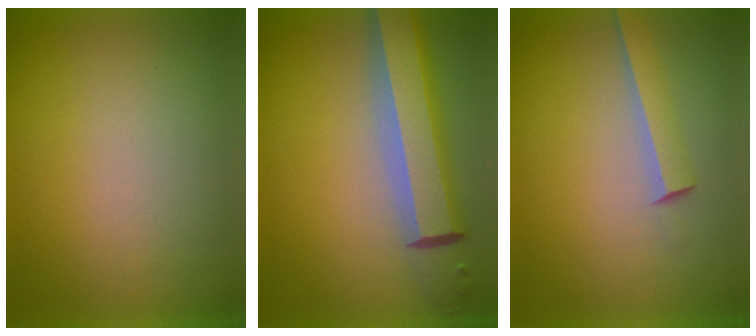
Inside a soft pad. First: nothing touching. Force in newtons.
{"total": 8.1}
{"total": 2.7}